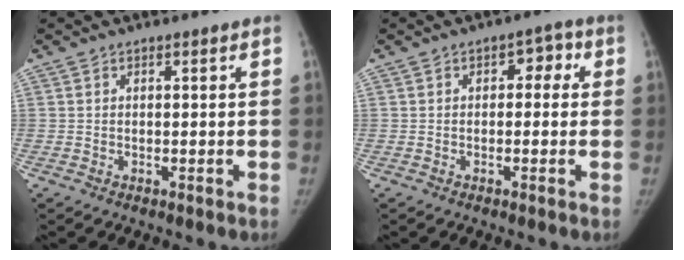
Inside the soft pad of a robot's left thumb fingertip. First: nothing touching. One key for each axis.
{"total": 3.8, "fx": 0.5, "fy": 2.6, "fz": 2.7, "tx": -0.008, "ty": 0.012, "tz": -0.005}